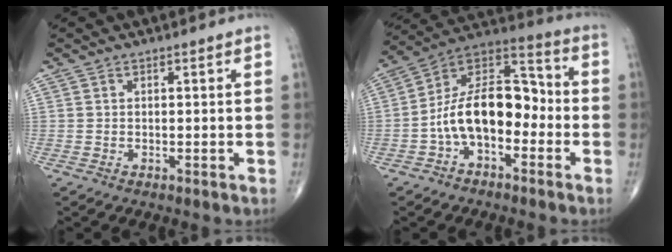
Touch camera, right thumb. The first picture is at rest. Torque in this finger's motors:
{"motor_torque": [2.28, 2.11, 1.50, -0.57, 0.14]}